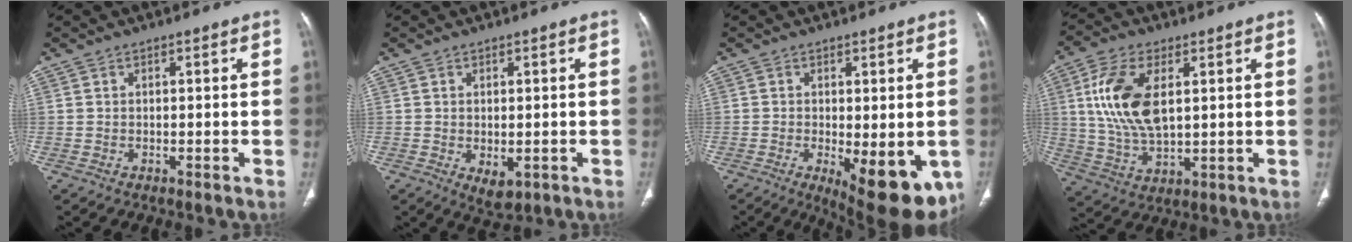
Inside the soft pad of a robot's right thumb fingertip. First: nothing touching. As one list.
[{"total": 3.9, "force": [-0.9, 2.2, 3.1], "torque": [-0.042, -0.009, 0.000]}, {"total": 13.8, "force": [-4.5, 5.4, 11.8], "torque": [-0.133, -0.019, -0.047]}, {"total": 13.6, "force": [3.2, 7.0, 11.2], "torque": [-0.226, -0.010, 0.067]}]